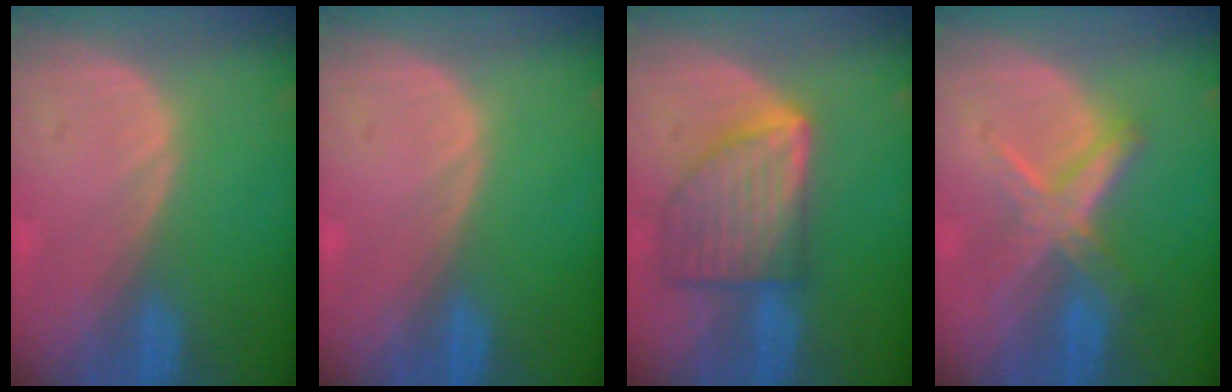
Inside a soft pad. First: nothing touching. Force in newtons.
{"total": 0.0}
{"total": 8.4, "press": 8.4, "slide": 0.3}
{"total": 6.5, "press": 5.8, "slide": 3.0}